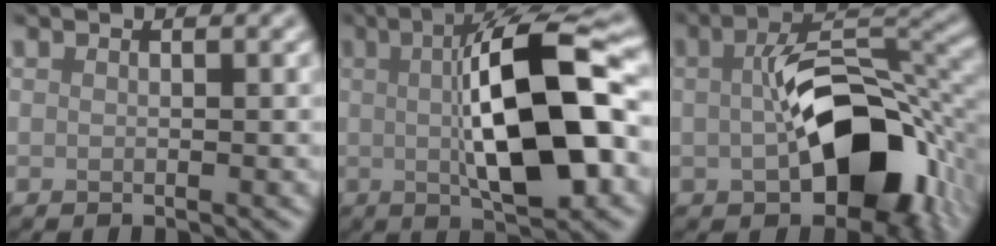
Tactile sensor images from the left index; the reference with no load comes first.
{"total": 11.9, "force": [0.9, 3.5, 11.4], "torque": [-0.167, 0.008, 0.009]}
{"total": 11.9, "force": [-2.1, 6.7, 9.6], "torque": [-0.153, -0.009, -0.022]}